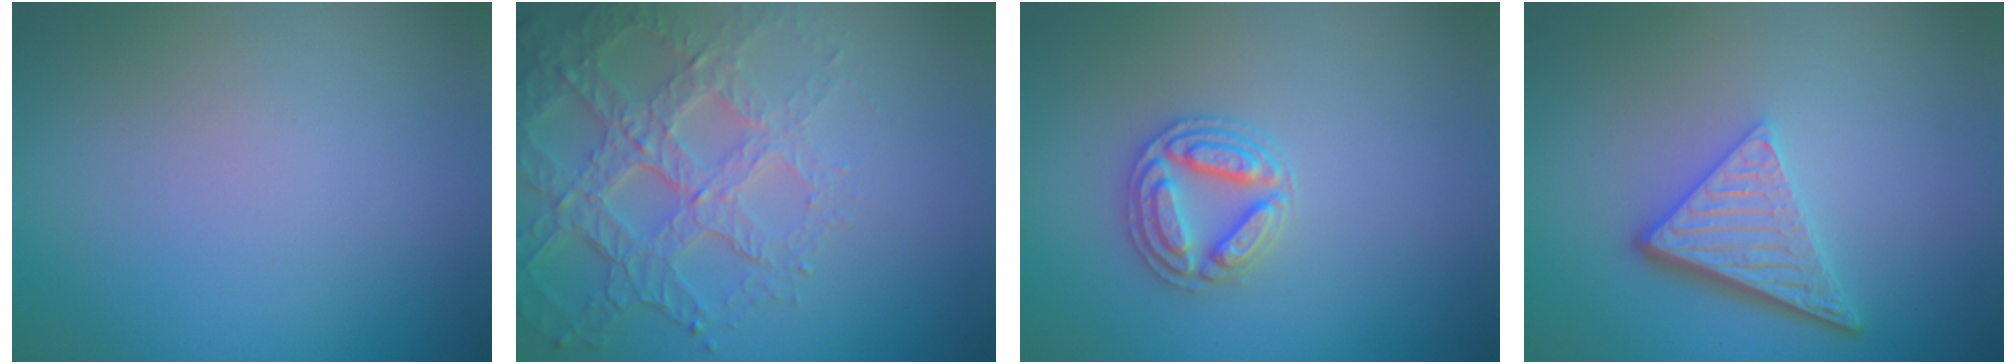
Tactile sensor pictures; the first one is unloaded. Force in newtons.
{"total": 6.2, "press": 4.8, "slide": 3.8}
{"total": 2.9, "press": 2.9, "slide": 0.2}
{"total": 4.9, "press": 3.5, "slide": 3.4}